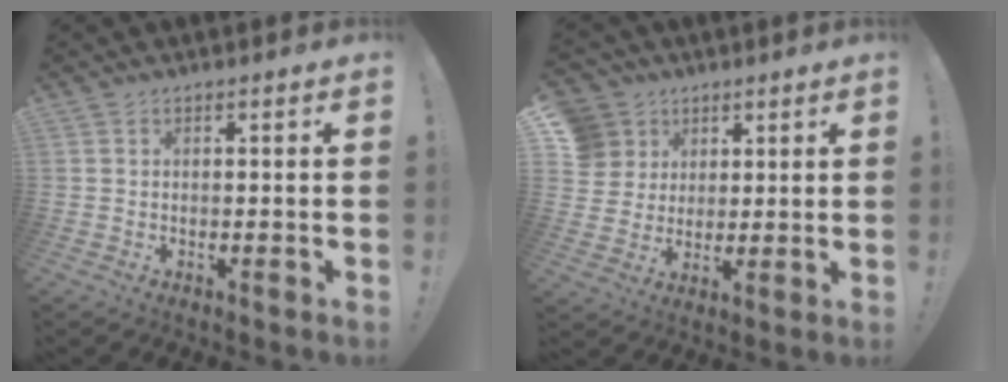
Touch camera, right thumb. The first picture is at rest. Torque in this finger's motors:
{"motor_torque": [-0.68, 0.72, 0.13, 0.36, 0.00]}